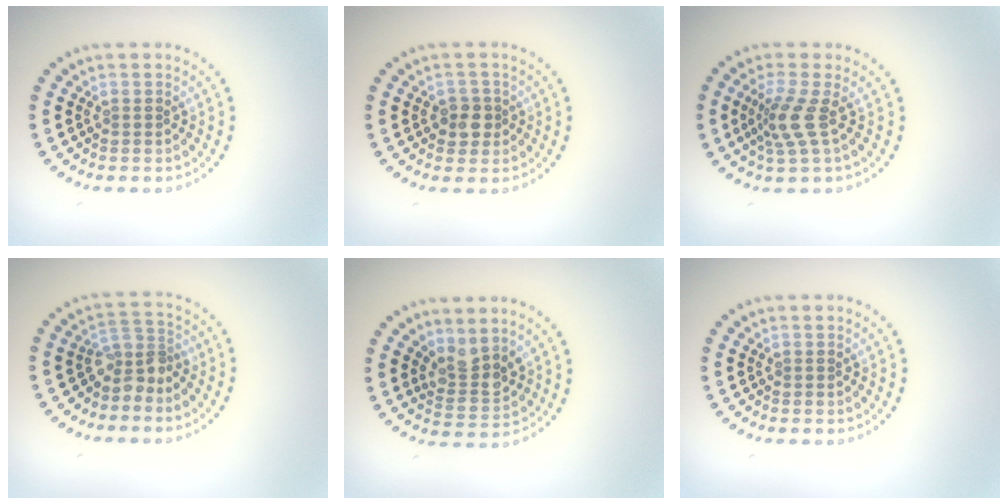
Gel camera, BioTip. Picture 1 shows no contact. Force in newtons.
{"total": 2.0, "press": 1.9, "slide": 0.7}
{"total": 2.9, "press": 2.1, "slide": 2.0}
{"total": 2.6, "press": 1.9, "slide": 1.8}
{"total": 2.8, "press": 2.4, "slide": 1.6}
{"total": 0.0}